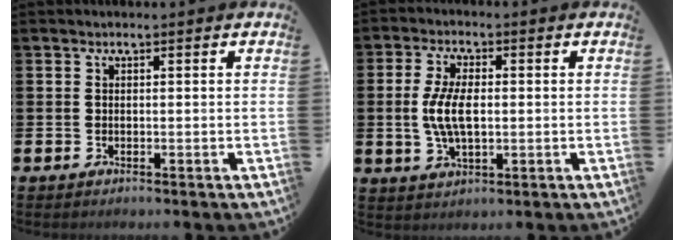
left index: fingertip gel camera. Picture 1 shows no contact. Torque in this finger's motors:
{"motor_torque": [1.34, -0.15, 0.27, 0.21]}